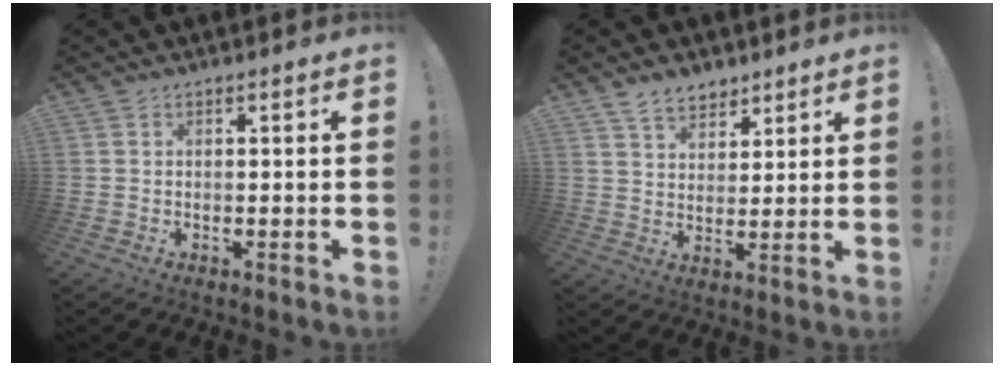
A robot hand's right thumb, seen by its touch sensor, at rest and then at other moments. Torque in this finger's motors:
{"motor_torque": [0.37, 1.19, 0.65, 0.53, -0.02]}